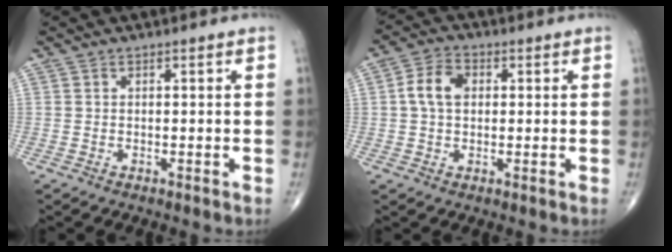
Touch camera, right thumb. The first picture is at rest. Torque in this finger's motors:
{"motor_torque": [-0.37, 0.27, 0.37, -0.17, 0.02]}